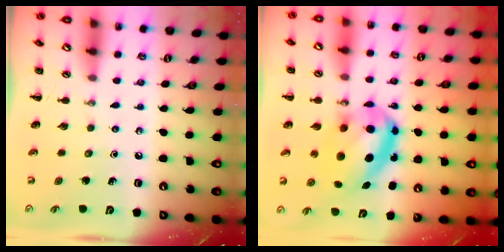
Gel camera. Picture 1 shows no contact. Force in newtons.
{"total": 14.1, "press": 13.7, "slide": 3.6}